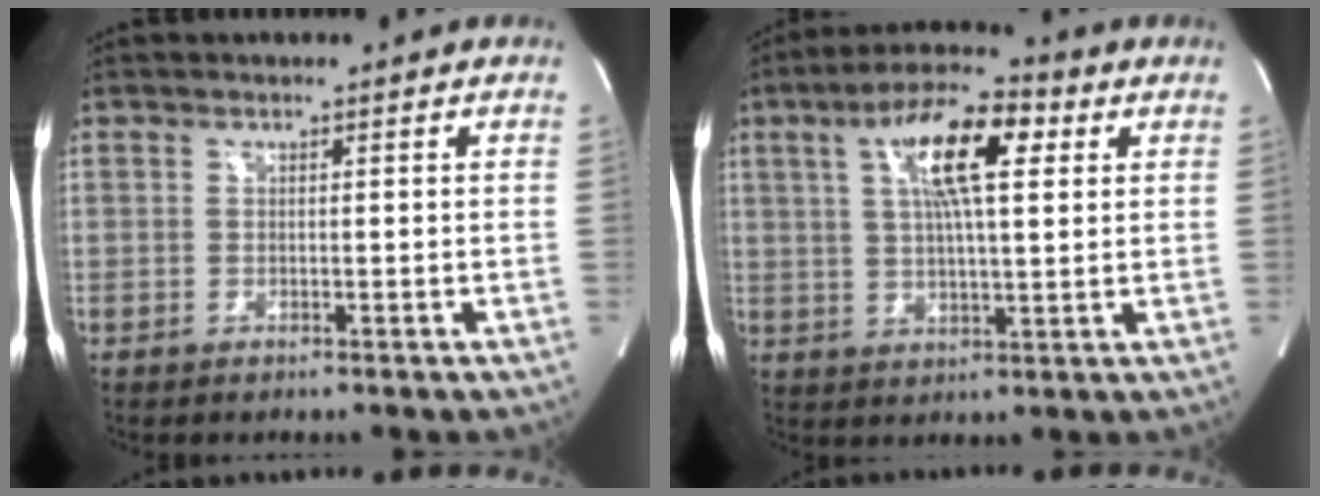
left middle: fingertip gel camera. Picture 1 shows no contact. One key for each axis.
{"total": 12.5, "fx": 4.3, "fy": 2.8, "fz": 11.4, "tx": -0.212, "ty": 0.022, "tz": 0.071}